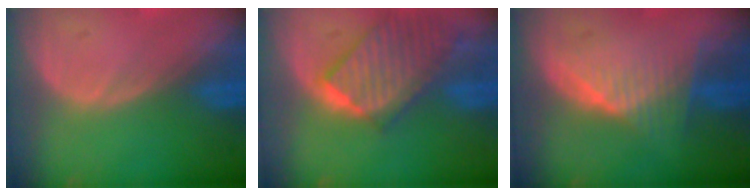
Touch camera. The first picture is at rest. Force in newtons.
{"total": 9.8, "press": 8.6, "slide": 4.6}
{"total": 7.0, "press": 6.5, "slide": 2.8}